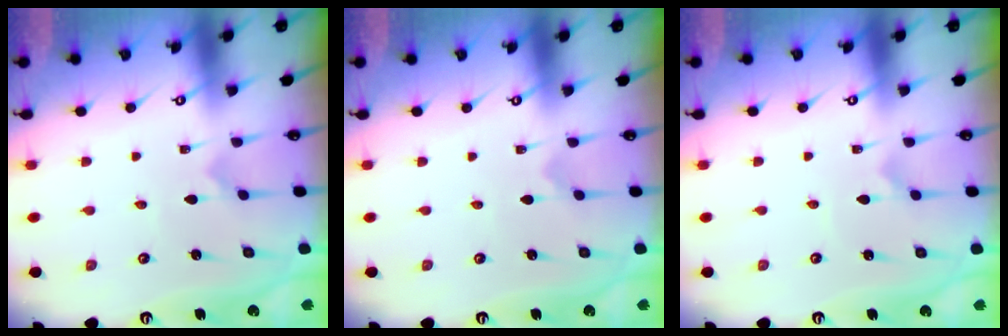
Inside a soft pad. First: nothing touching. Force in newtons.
{"total": 0.0}
{"total": 1.0, "press": 1.0, "slide": 0.0}